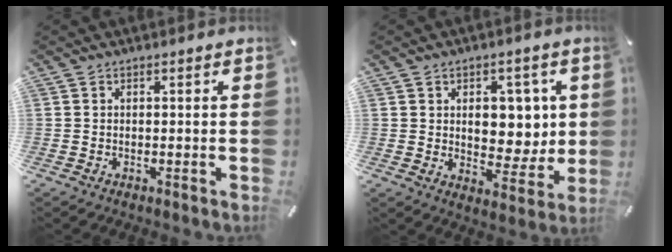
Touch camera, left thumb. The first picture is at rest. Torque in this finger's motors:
{"motor_torque": [1.44, 2.14, 1.01, -0.32, 0.28]}